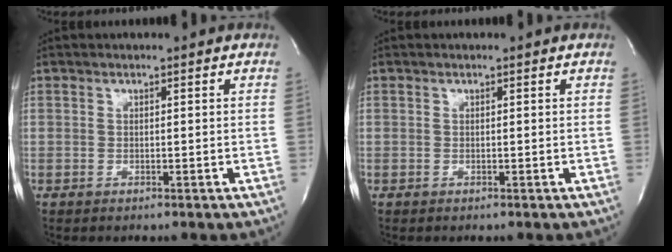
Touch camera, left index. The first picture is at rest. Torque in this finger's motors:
{"motor_torque": [0.00, 0.00, 0.00, 0.00]}